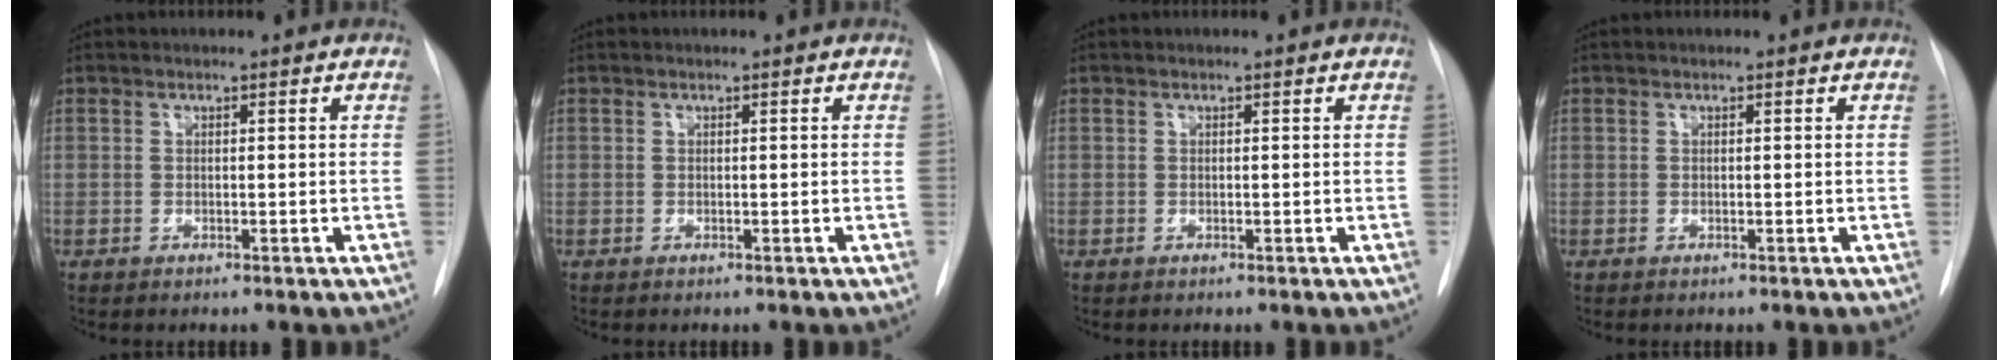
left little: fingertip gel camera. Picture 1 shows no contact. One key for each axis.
{"total": 0.0}
{"total": 0.0}
{"total": 0.0}